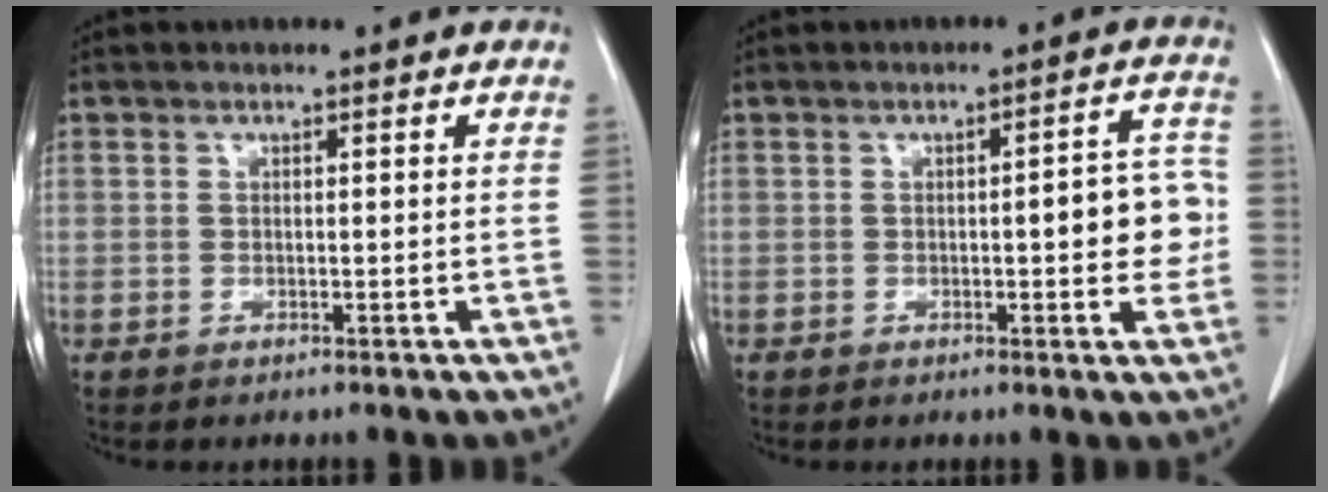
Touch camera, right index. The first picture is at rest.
{"total": 6.6, "force": [-0.6, 1.9, 6.3], "torque": [-0.070, 0.015, -0.009]}